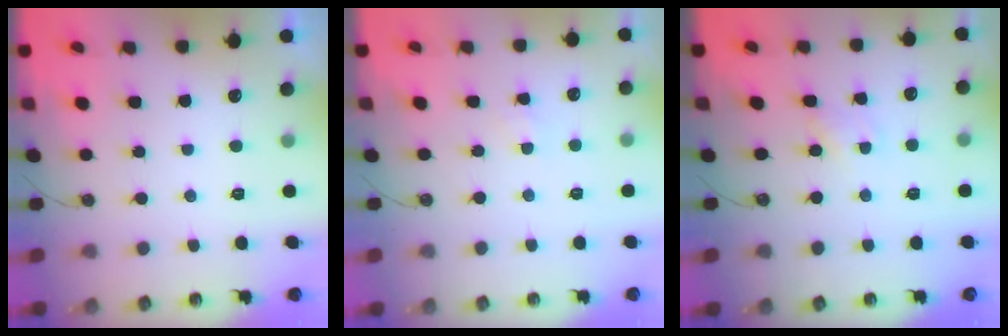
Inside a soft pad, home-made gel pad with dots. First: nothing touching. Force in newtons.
{"total": 4.7, "press": 4.6, "slide": 0.7}
{"total": 2.7, "press": 2.7, "slide": 0.4}